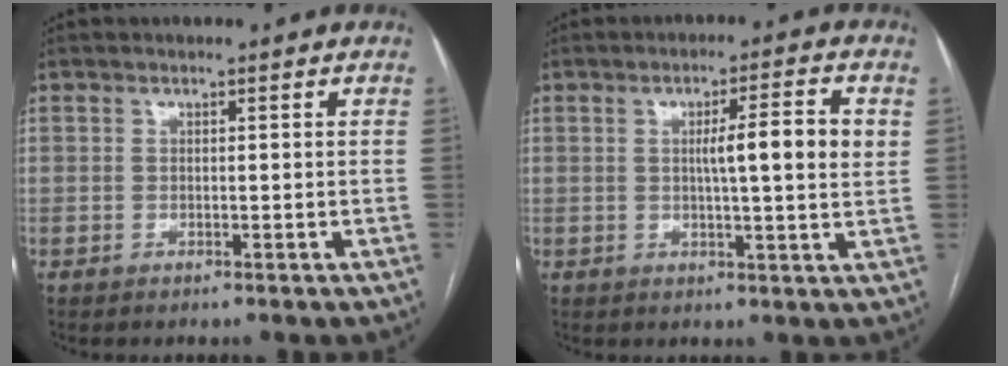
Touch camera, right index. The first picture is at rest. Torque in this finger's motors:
{"motor_torque": [0.22, 0.01, 0.19, 0.09]}